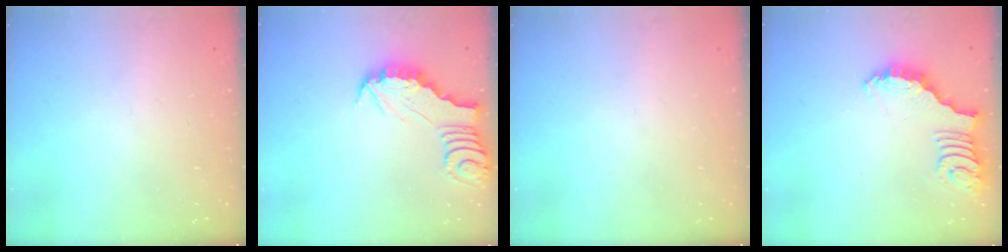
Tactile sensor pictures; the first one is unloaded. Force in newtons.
{"total": 3.1, "press": 3.0, "slide": 0.4}
{"total": 0.0}
{"total": 2.5, "press": 2.5, "slide": 0.5}